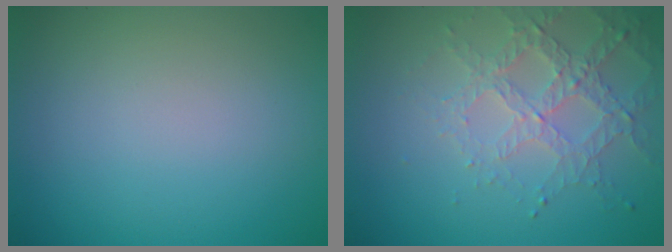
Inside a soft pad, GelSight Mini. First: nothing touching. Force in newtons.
{"total": 3.1, "press": 3.0, "slide": 0.8}